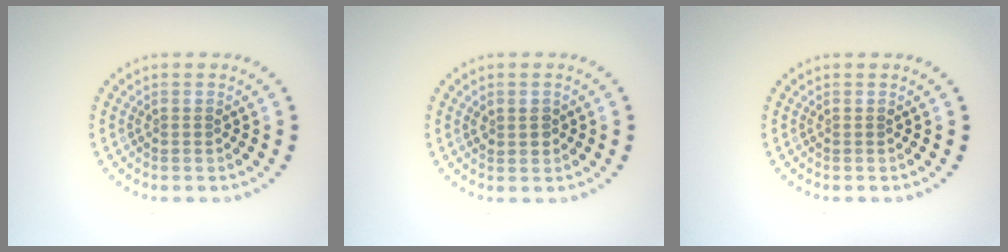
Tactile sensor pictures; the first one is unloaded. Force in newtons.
{"total": 1.5, "press": 1.4, "slide": 0.4}
{"total": 0.0}